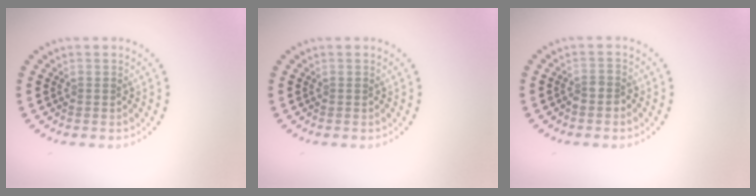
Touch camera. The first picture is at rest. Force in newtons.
{"total": 0.0}
{"total": 1.4, "press": 1.2, "slide": 0.8}